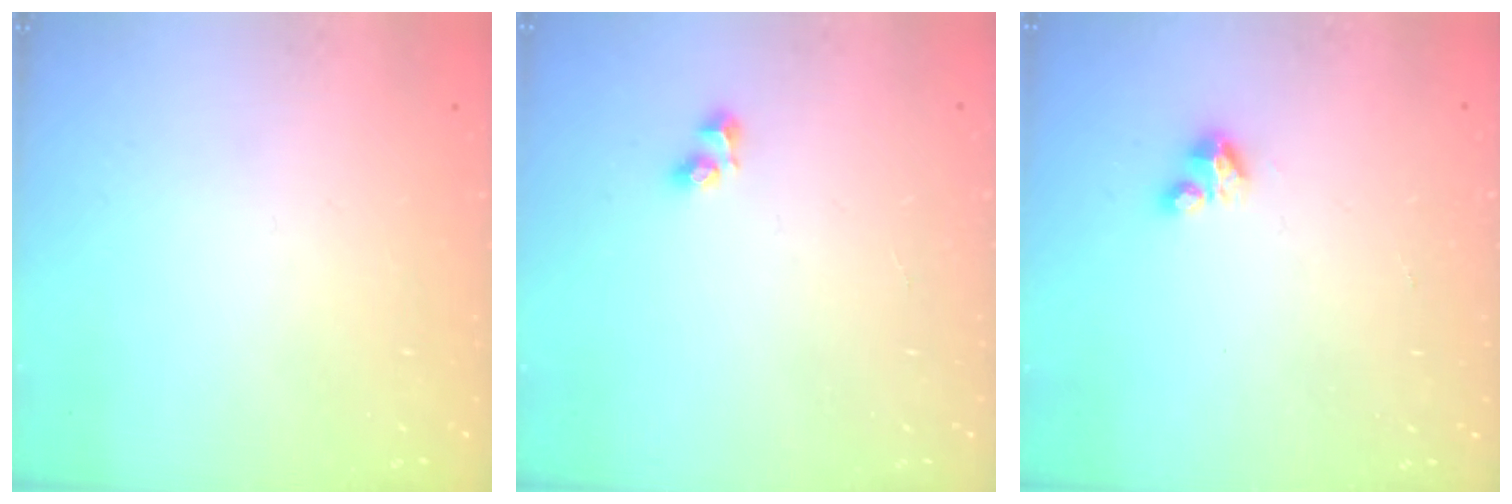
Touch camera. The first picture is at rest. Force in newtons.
{"total": 4.6, "press": 4.3, "slide": 1.8}
{"total": 2.8, "press": 2.8, "slide": 0.2}